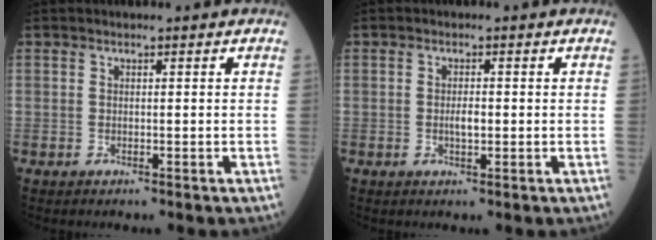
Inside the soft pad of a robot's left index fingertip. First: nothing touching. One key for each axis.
{"total": 1.9, "fx": -0.5, "fy": 0.6, "fz": 1.7, "tx": -0.032, "ty": -0.002, "tz": -0.009}